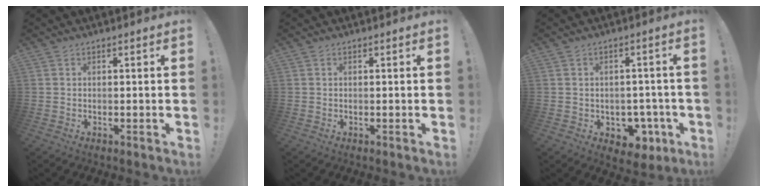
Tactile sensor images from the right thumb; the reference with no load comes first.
{"total": 0.0}
{"total": 6.9, "force": [-2.1, 5.8, 3.0], "torque": [-0.024, 0.017, -0.024]}